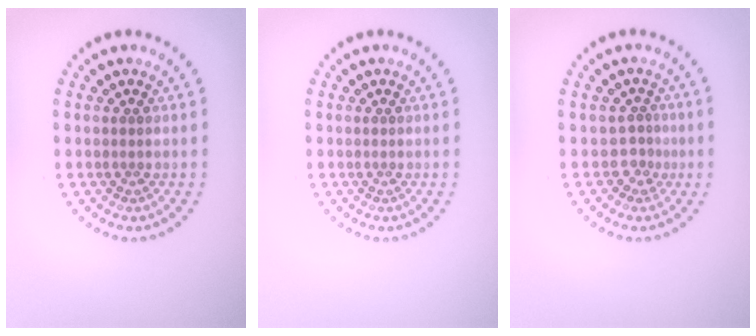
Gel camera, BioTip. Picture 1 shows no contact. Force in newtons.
{"total": 0.0}
{"total": 1.5, "press": 1.0, "slide": 1.1}